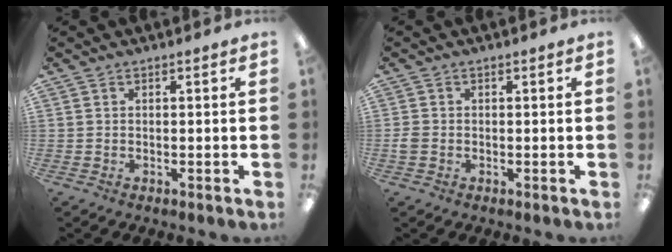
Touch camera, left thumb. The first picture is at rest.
{"total": 1.9, "force": [-0.4, 1.5, 1.1], "torque": [-0.017, 0.005, -0.007]}